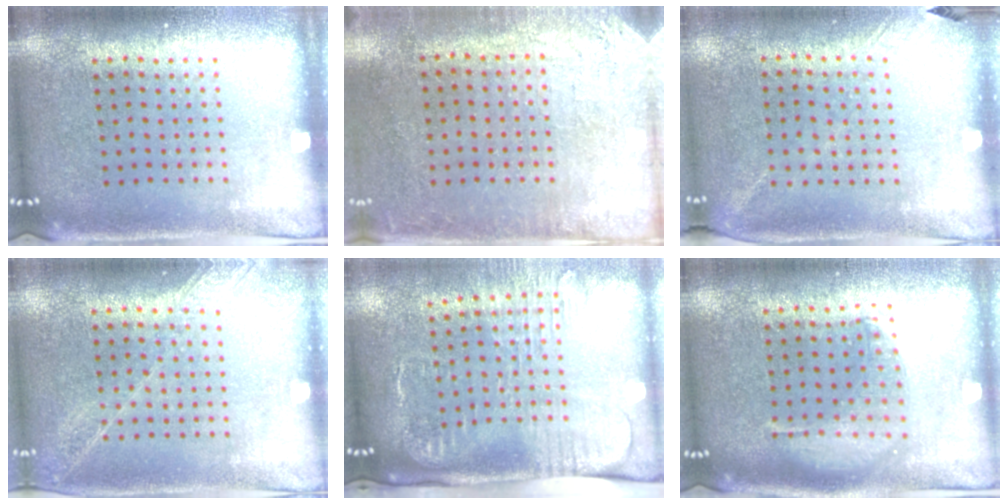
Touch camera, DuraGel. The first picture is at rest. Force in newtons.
{"total": 2.7, "press": 2.3, "slide": 1.4}
{"total": 1.4, "press": 1.0, "slide": 0.9}
{"total": 1.3, "press": 1.3, "slide": 0.4}
{"total": 2.6, "press": 2.0, "slide": 1.7}
{"total": 1.4, "press": 1.3, "slide": 0.5}